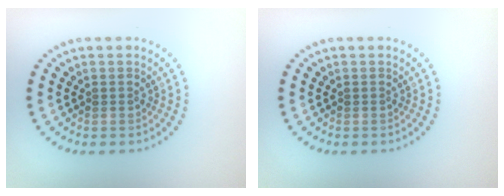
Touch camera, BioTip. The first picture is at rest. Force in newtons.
{"total": 0.0}